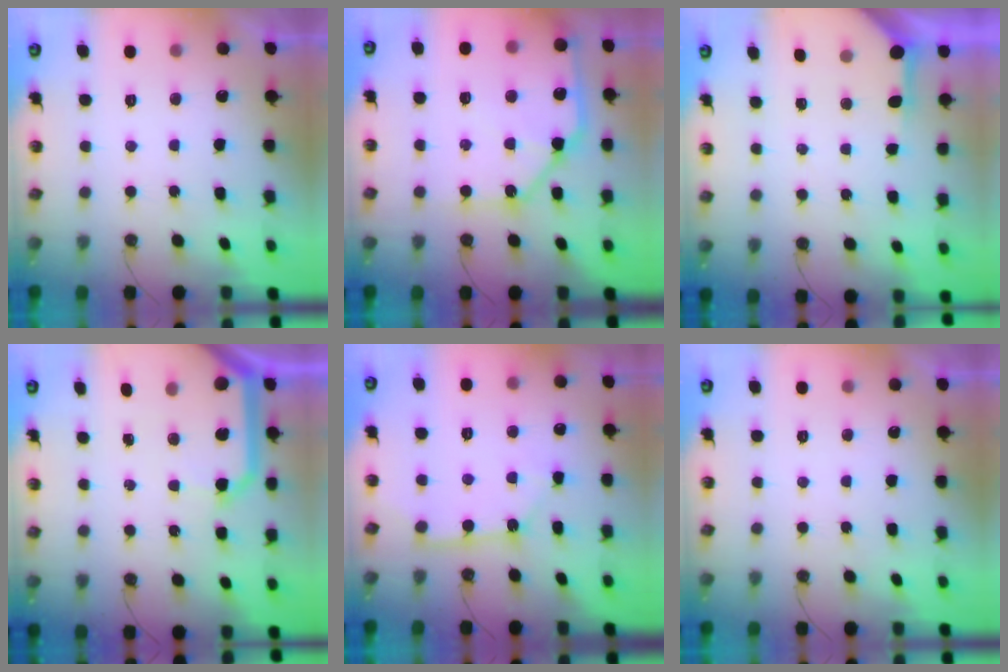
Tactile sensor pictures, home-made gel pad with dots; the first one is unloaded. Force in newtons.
{"total": 17.7, "press": 17.6, "slide": 2.2}
{"total": 3.7, "press": 3.7, "slide": 0.2}
{"total": 18.3, "press": 18.1, "slide": 2.4}
{"total": 5.6, "press": 5.6, "slide": 0.4}
{"total": 0.0}